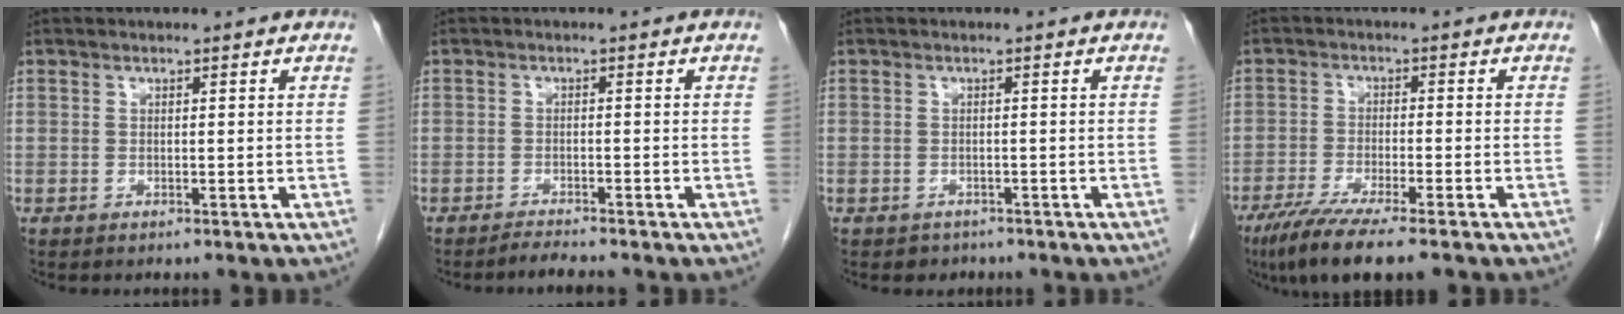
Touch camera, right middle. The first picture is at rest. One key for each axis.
{"total": 2.1, "fx": -2.0, "fy": -0.4, "fz": 0.5, "tx": -0.015, "ty": -0.010, "tz": -0.037}
{"total": 1.2, "fx": -0.9, "fy": 0.8, "fz": -0.1, "tx": -0.007, "ty": 0.002, "tz": -0.014}
{"total": 9.8, "fx": -7.2, "fy": 0.6, "fz": 6.6, "tx": -0.109, "ty": -0.025, "tz": -0.116}